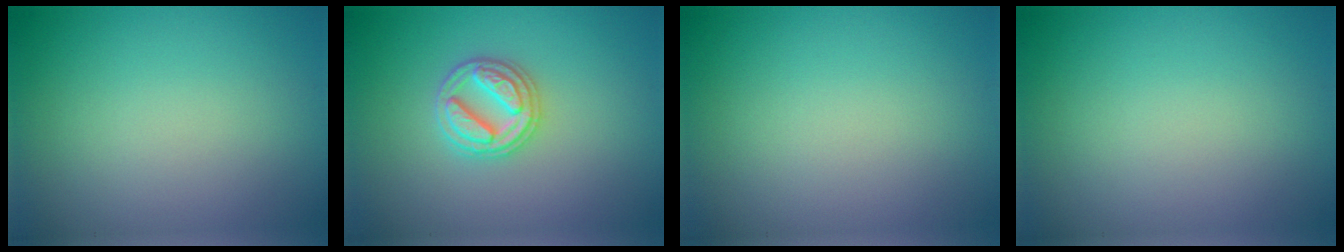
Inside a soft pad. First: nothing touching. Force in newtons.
{"total": 3.1, "press": 3.1, "slide": 0.4}
{"total": 0.0}
{"total": 0.0}